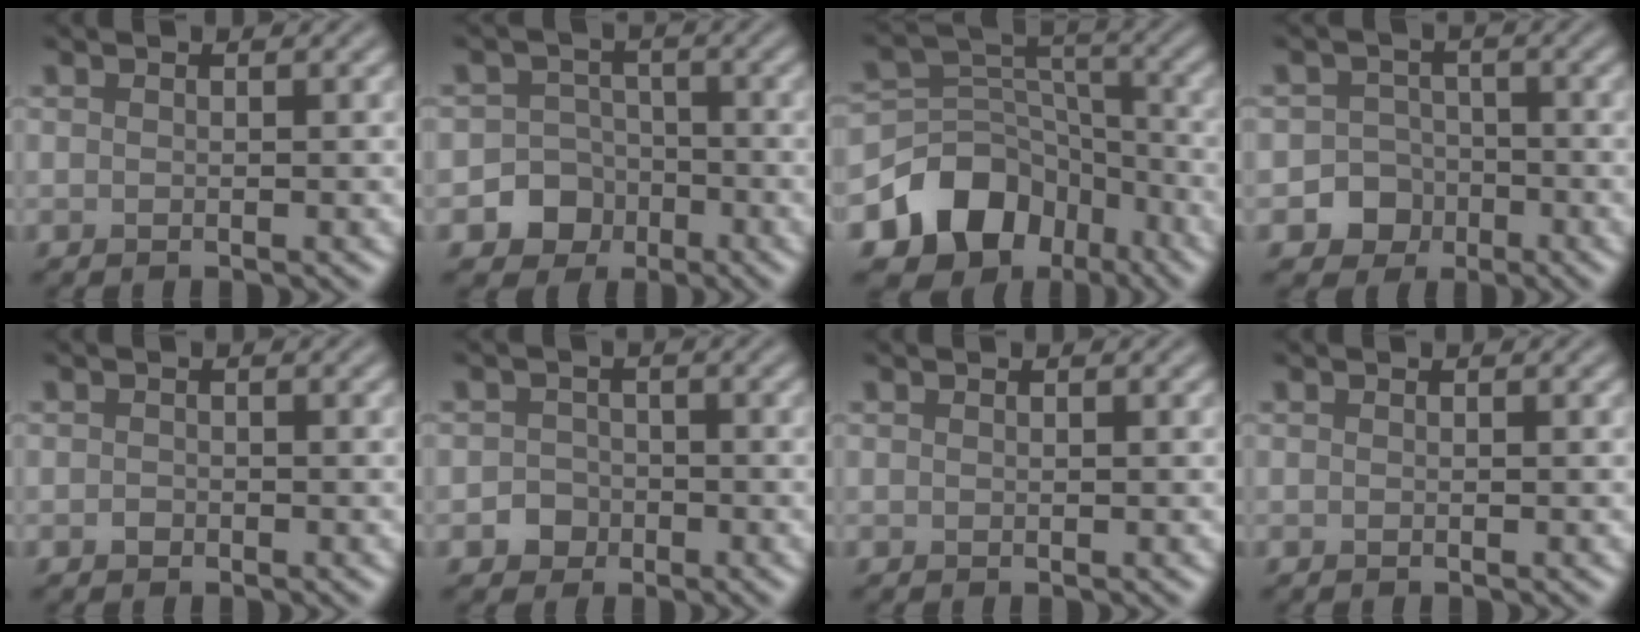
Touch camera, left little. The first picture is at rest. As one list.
[{"total": 5.7, "force": [-2.6, 5.0, 0.7], "torque": [0.021, -0.008, -0.068]}, {"total": 9.7, "force": [-5.5, 7.3, 3.1], "torque": [-0.051, 0.008, -0.102]}, {"total": 4.7, "force": [-2.1, 4.1, 0.7], "torque": [0.028, -0.006, -0.054]}, {"total": 0.6, "force": [-0.3, 0.4, 0.2], "torque": [-0.003, -0.002, -0.007]}, {"total": 1.9, "force": [-0.9, 1.7, 0.4], "torque": [0.006, 0.003, -0.019]}, {"total": 0.0}, {"total": 0.0}]